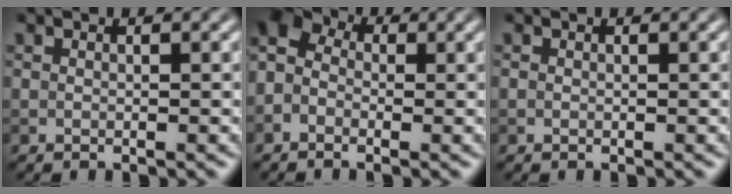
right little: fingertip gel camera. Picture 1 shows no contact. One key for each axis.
{"total": 4.8, "fx": -0.8, "fy": 3.6, "fz": 3.1, "tx": -0.063, "ty": 0.013, "tz": -0.023}
{"total": 0.0}